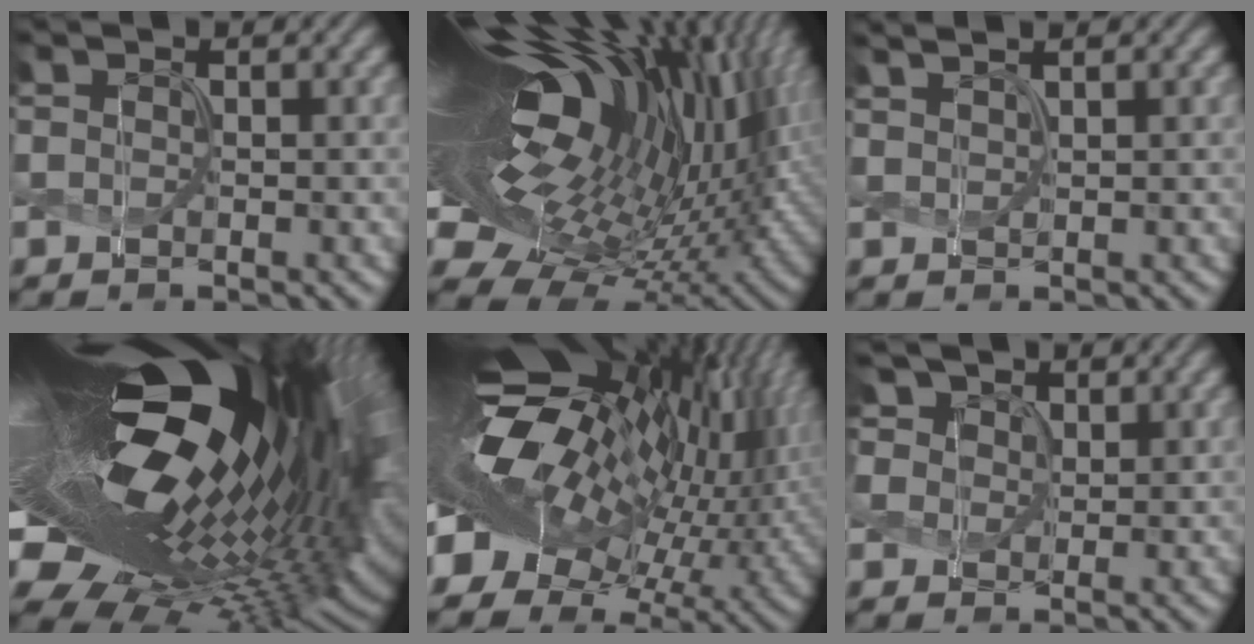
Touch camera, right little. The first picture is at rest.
{"total": 20.9, "force": [4.9, 8.9, 18.2], "torque": [-0.318, 0.000, 0.068]}
{"total": 2.3, "force": [1.8, 0.5, 1.4], "torque": [-0.011, 0.016, 0.010]}
{"total": 20.9, "force": [4.3, 8.9, 18.5], "torque": [-0.331, -0.020, 0.063]}
{"total": 17.6, "force": [2.1, 9.6, 14.6], "torque": [-0.255, -0.010, 0.040]}
{"total": 5.6, "force": [3.2, 3.9, 2.4], "torque": [-0.073, 0.007, 0.046]}